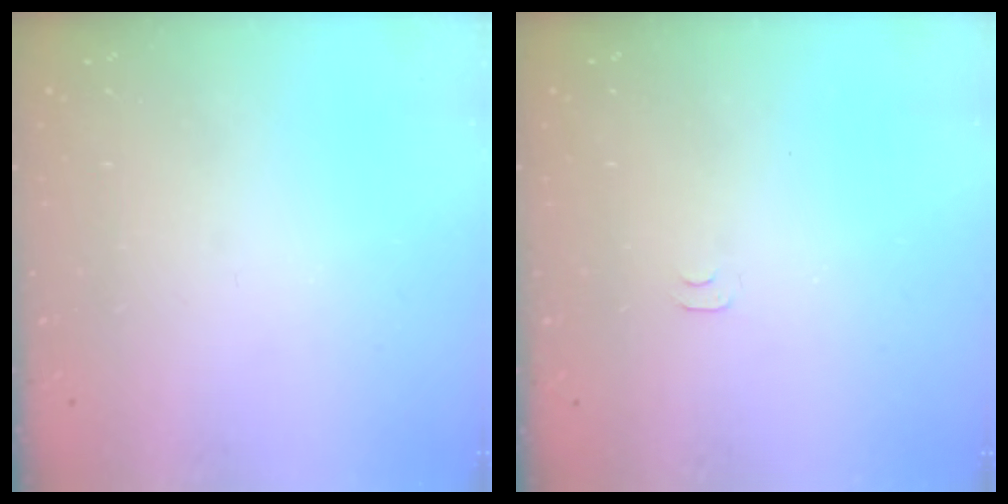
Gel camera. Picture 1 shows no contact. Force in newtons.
{"total": 3.3, "press": 3.3, "slide": 0.3}